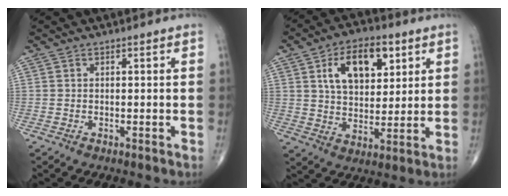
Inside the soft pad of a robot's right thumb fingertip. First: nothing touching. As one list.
[{"total": 13.8, "force": [5.3, 8.0, 9.9], "torque": [-0.130, -0.012, 0.092]}]